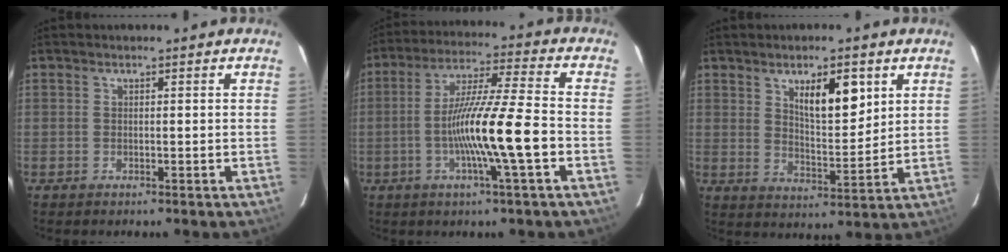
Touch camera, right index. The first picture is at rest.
{"total": 12.9, "force": [-3.3, -0.6, 12.5], "torque": [-0.227, -0.004, -0.065]}
{"total": 8.2, "force": [3.9, 2.6, 6.8], "torque": [-0.112, -0.003, 0.069]}